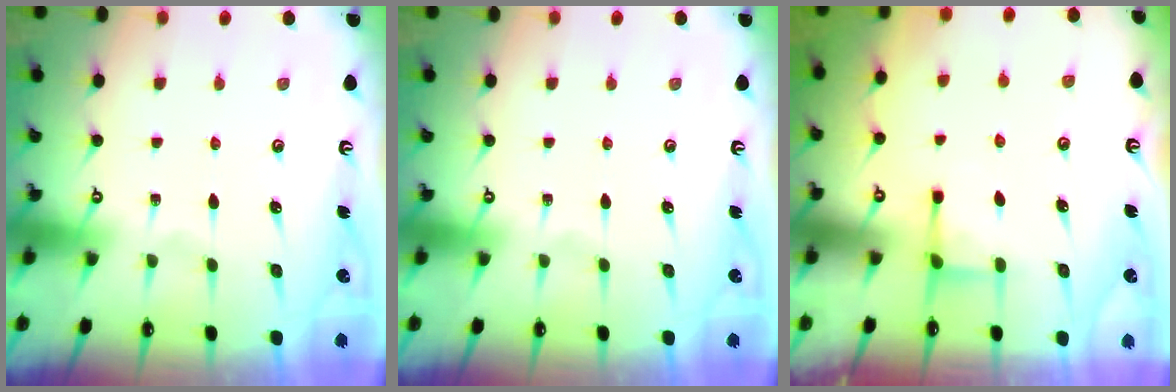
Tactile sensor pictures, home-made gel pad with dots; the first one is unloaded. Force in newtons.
{"total": 0.0}
{"total": 3.0, "press": 3.0, "slide": 0.4}